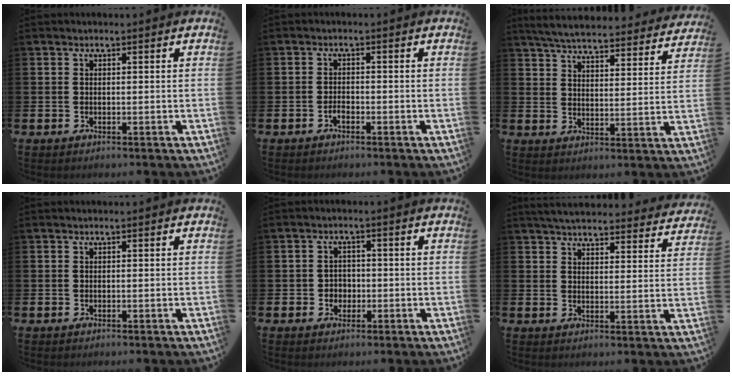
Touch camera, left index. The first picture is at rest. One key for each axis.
{"total": 1.2, "fx": -0.8, "fy": 0.5, "fz": 0.7, "tx": -0.019, "ty": 0.000, "tz": -0.014}
{"total": 6.0, "fx": 5.7, "fy": 0.8, "fz": 1.4, "tx": -0.047, "ty": -0.041, "tz": 0.098}
{"total": 0.0}
{"total": 2.2, "fx": -0.5, "fy": 2.1, "fz": 0.5, "tx": -0.004, "ty": 0.002, "tz": -0.017}
{"total": 4.9, "fx": 4.7, "fy": 0.7, "fz": 0.9, "tx": -0.033, "ty": -0.031, "tz": 0.082}